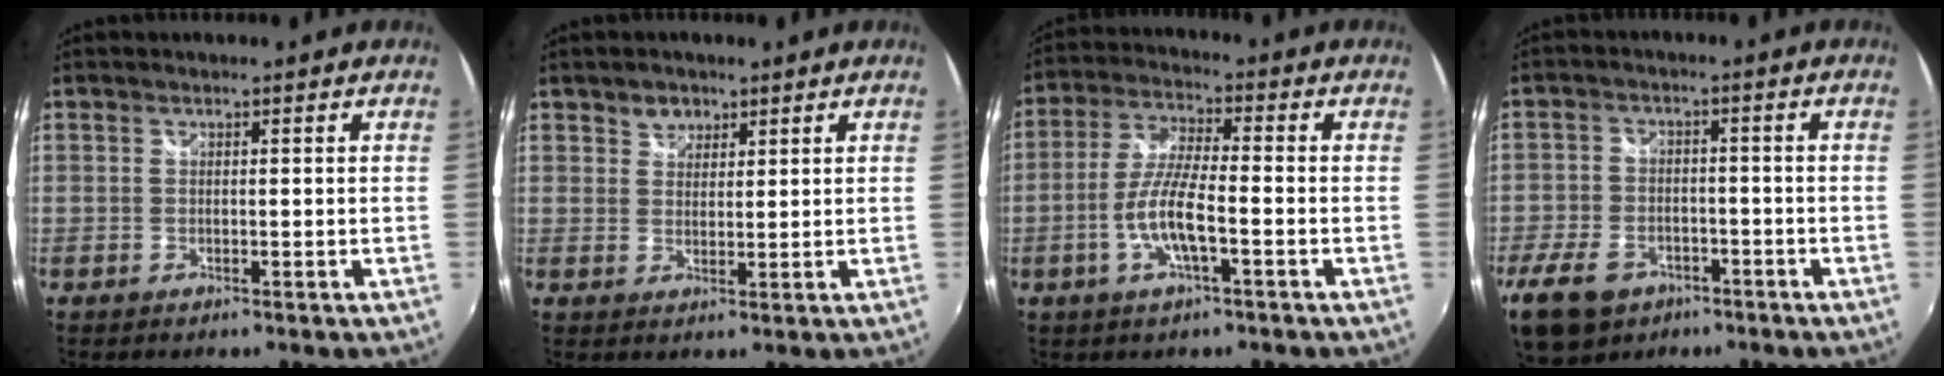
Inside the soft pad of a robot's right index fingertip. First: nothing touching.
{"total": 3.0, "force": [1.9, 2.3, 0.7], "torque": [-0.002, 0.008, 0.032]}
{"total": 8.8, "force": [-3.1, 1.7, 8.1], "torque": [-0.168, -0.002, -0.061]}
{"total": 13.0, "force": [-7.7, 8.3, 6.4], "torque": [-0.172, -0.005, -0.126]}